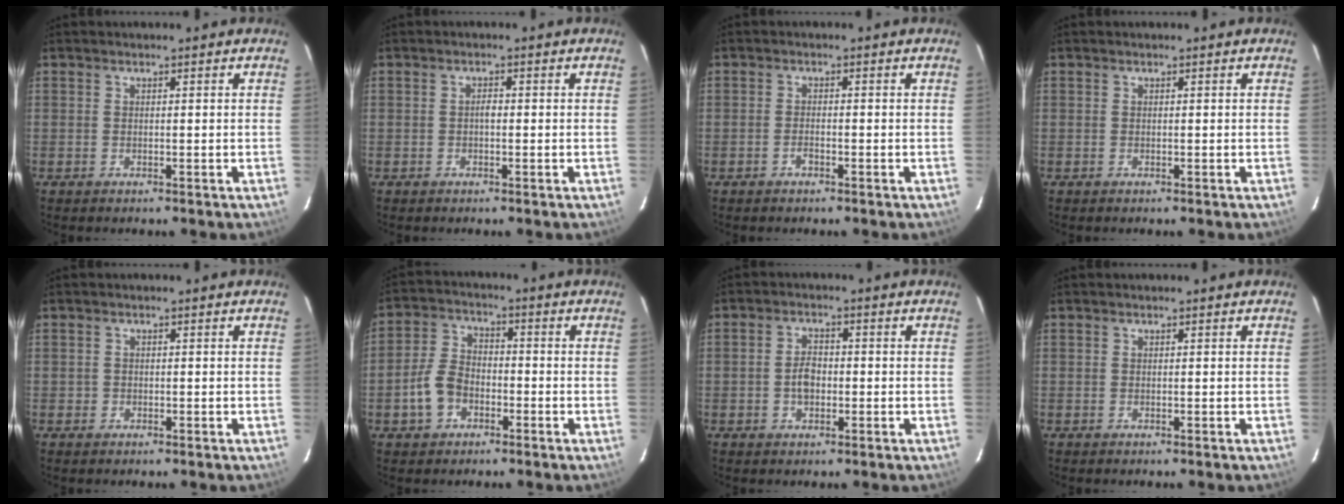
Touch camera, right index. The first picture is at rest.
{"total": 1.0, "force": [-0.3, 0.6, 0.8], "torque": [-0.014, 0.006, -0.005]}
{"total": 1.3, "force": [-0.9, 0.5, 0.8], "torque": [-0.021, 0.002, -0.017]}
{"total": 0.0}
{"total": 0.9, "force": [-0.5, 0.8, 0.1], "torque": [0.000, 0.001, -0.007]}
{"total": 6.7, "force": [-3.1, 4.8, 3.6], "torque": [-0.079, 0.020, -0.058]}
{"total": 3.7, "force": [-0.7, 2.5, 2.7], "torque": [-0.050, 0.007, -0.009]}
{"total": 0.0}